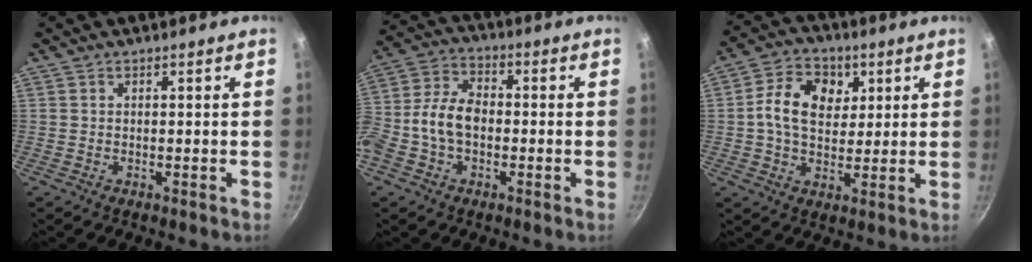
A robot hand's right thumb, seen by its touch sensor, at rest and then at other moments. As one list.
[{"total": 10.8, "force": [-1.8, 7.3, 7.8], "torque": [-0.142, 0.042, -0.051]}, {"total": 11.1, "force": [2.7, 8.1, 7.0], "torque": [-0.102, 0.001, 0.032]}]